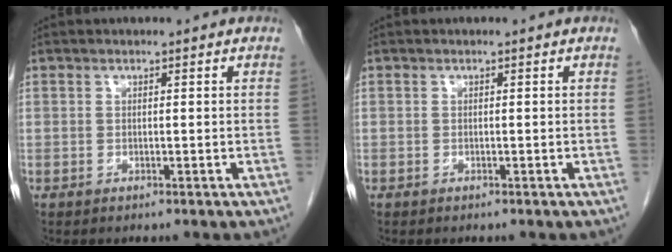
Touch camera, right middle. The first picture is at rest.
{"total": 0.0}